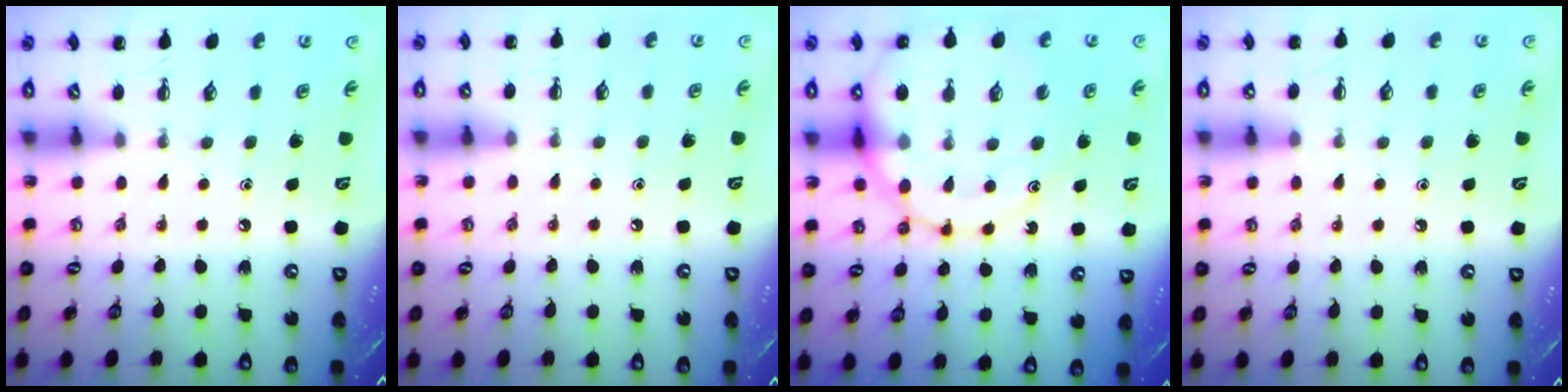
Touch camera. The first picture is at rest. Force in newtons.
{"total": 6.1, "press": 5.7, "slide": 2.2}
{"total": 19.1, "press": 18.8, "slide": 3.2}
{"total": 4.5, "press": 4.2, "slide": 1.8}